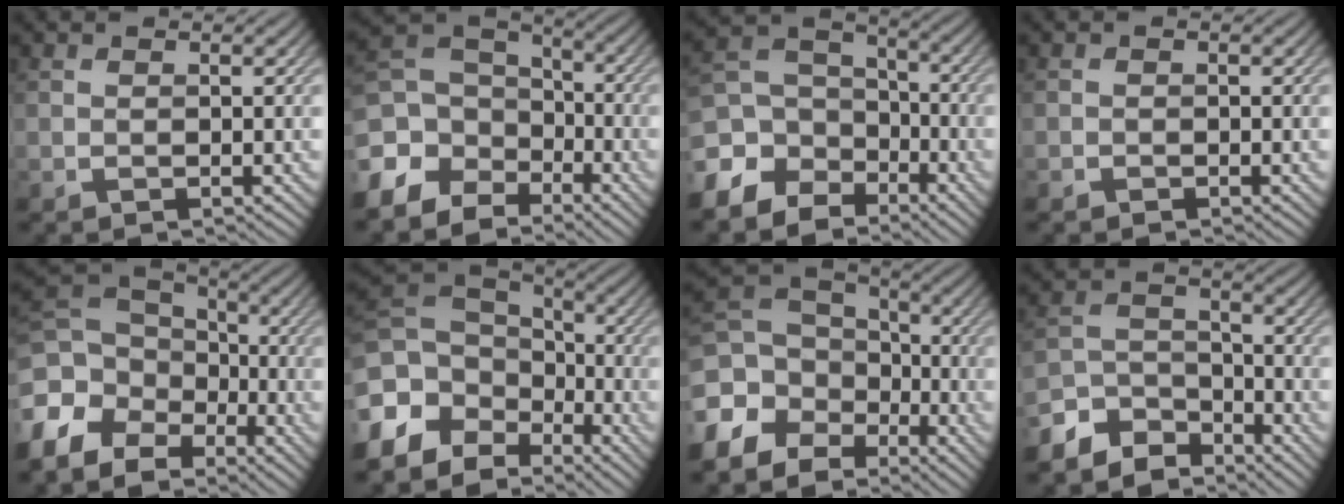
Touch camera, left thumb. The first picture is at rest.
{"total": 10.5, "force": [-5.2, 7.7, 4.9], "torque": [-0.146, -0.028, -0.096]}
{"total": 9.8, "force": [-5.5, 6.9, 4.2], "torque": [-0.126, -0.023, -0.108]}
{"total": 0.6, "force": [-0.5, 0.3, 0.0], "torque": [0.000, -0.001, -0.009]}
{"total": 11.7, "force": [-5.3, 8.4, 6.1], "torque": [-0.173, -0.033, -0.100]}
{"total": 12.8, "force": [-5.8, 9.2, 6.7], "torque": [-0.197, -0.029, -0.099]}
{"total": 11.6, "force": [-5.1, 8.7, 5.7], "torque": [-0.168, -0.036, -0.086]}
{"total": 8.1, "force": [-6.6, 4.1, 2.3], "torque": [-0.058, -0.006, -0.136]}